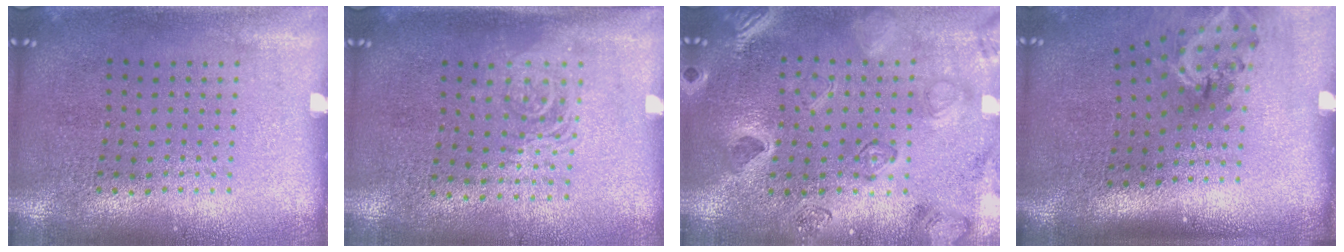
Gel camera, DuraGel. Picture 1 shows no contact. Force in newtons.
{"total": 1.4, "press": 1.2, "slide": 0.7}
{"total": 2.4, "press": 2.3, "slide": 0.7}
{"total": 2.0, "press": 1.3, "slide": 1.5}